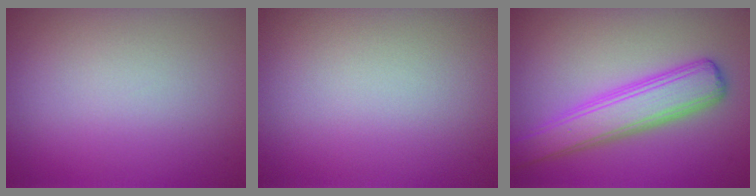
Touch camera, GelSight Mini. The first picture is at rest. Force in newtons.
{"total": 0.0}
{"total": 5.3, "press": 5.3, "slide": 0.1}